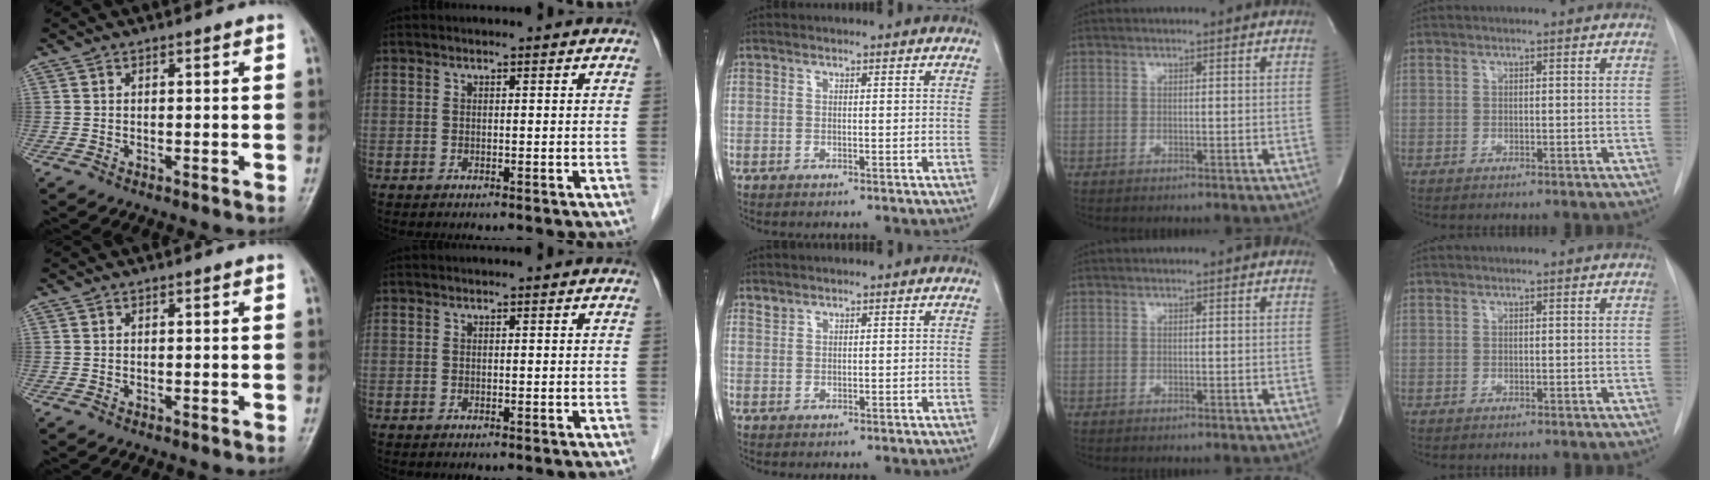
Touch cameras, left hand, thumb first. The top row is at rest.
{"middle": {"total": 0.8, "force": [0.8, 0.1, -0.1], "torque": [-0.004, 0.002, 0.019]}}